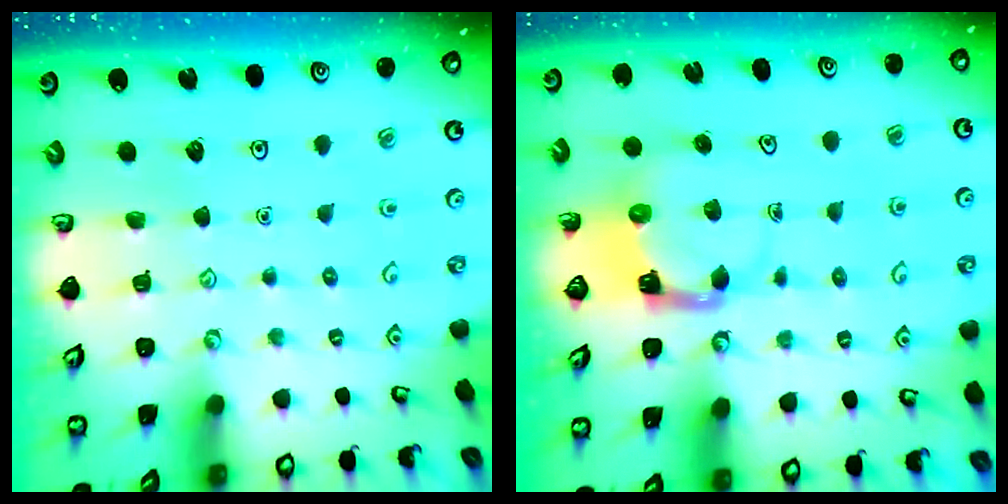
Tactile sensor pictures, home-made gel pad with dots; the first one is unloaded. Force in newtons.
{"total": 4.0, "press": 3.9, "slide": 0.7}